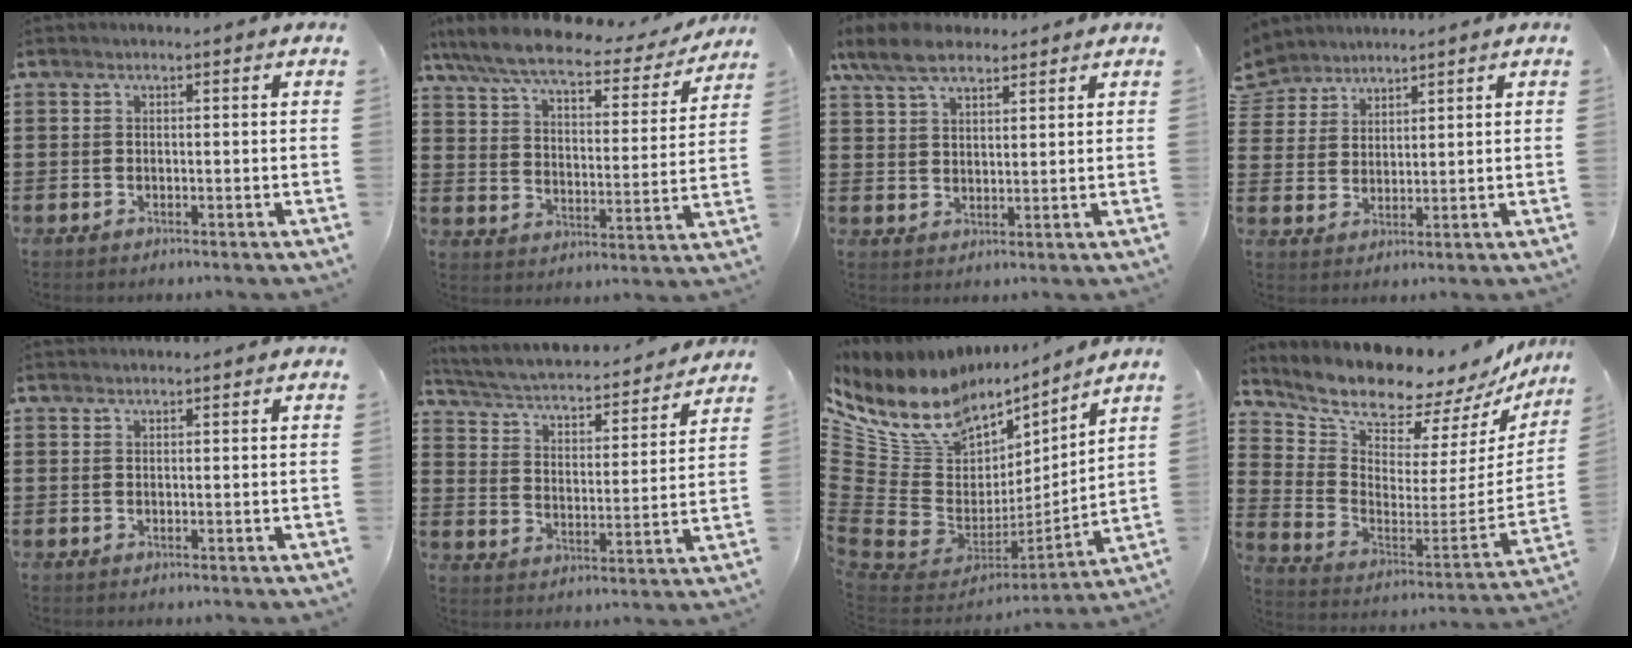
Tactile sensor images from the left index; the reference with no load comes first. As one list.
[{"total": 7.7, "force": [6.1, 1.3, 4.4], "torque": [-0.111, -0.031, 0.101]}, {"total": 7.5, "force": [5.9, 2.9, 3.6], "torque": [-0.088, -0.003, 0.111]}, {"total": 4.1, "force": [3.6, 1.9, -0.6], "torque": [-0.010, -0.012, 0.066]}, {"total": 0.8, "force": [0.8, 0.0, 0.1], "torque": [-0.004, 0.000, 0.016]}, {"total": 3.1, "force": [2.8, 0.5, 1.2], "torque": [-0.042, -0.030, 0.036]}, {"total": 10.8, "force": [6.6, 7.5, 4.0], "torque": [-0.131, -0.058, 0.120]}, {"total": 8.5, "force": [8.1, 1.7, 1.8], "torque": [-0.081, -0.081, 0.137]}]